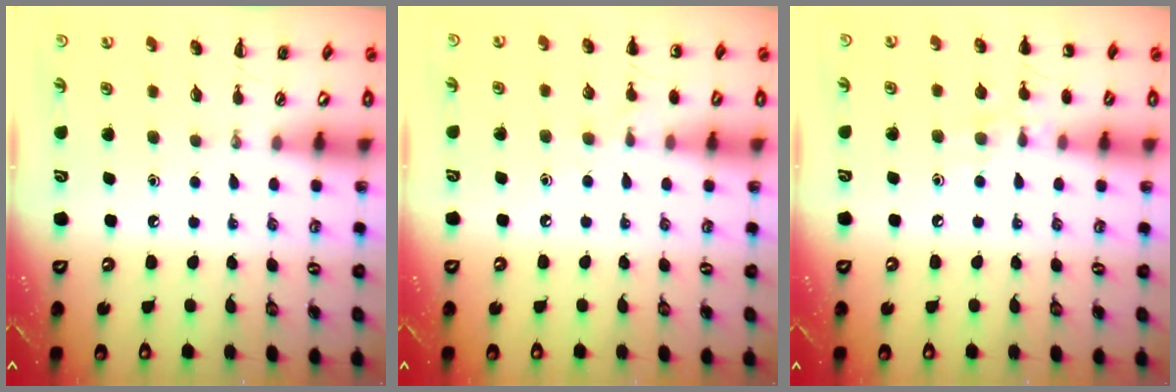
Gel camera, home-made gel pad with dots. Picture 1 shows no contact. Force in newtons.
{"total": 4.3, "press": 4.1, "slide": 1.4}
{"total": 8.2, "press": 7.9, "slide": 2.1}